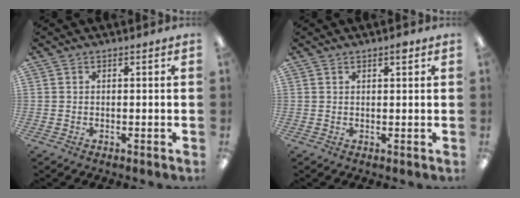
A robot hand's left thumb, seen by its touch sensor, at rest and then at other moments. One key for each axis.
{"total": 2.0, "fx": 1.3, "fy": 0.6, "fz": 1.4, "tx": -0.021, "ty": 0.000, "tz": 0.019}